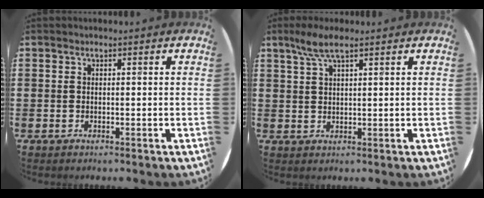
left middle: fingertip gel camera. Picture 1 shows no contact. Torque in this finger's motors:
{"motor_torque": [0.67, -0.58, 0.12, 0.06]}